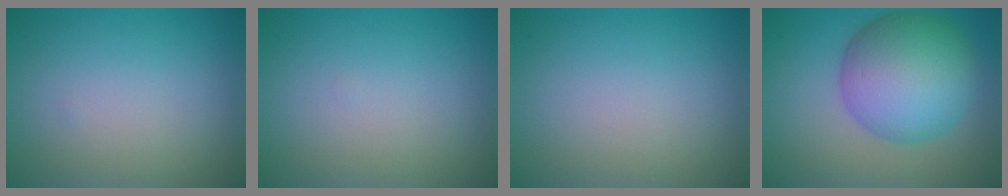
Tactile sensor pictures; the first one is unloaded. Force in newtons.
{"total": 0.0}
{"total": 0.0}
{"total": 10.5, "press": 10.5, "slide": 0.2}